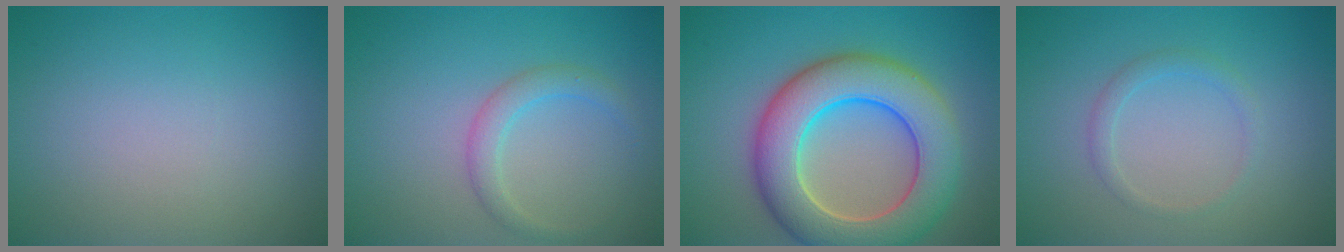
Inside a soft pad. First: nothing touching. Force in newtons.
{"total": 2.1, "press": 2.1, "slide": 0.0}
{"total": 10.0, "press": 10.0, "slide": 0.5}
{"total": 1.3, "press": 1.3, "slide": 0.1}